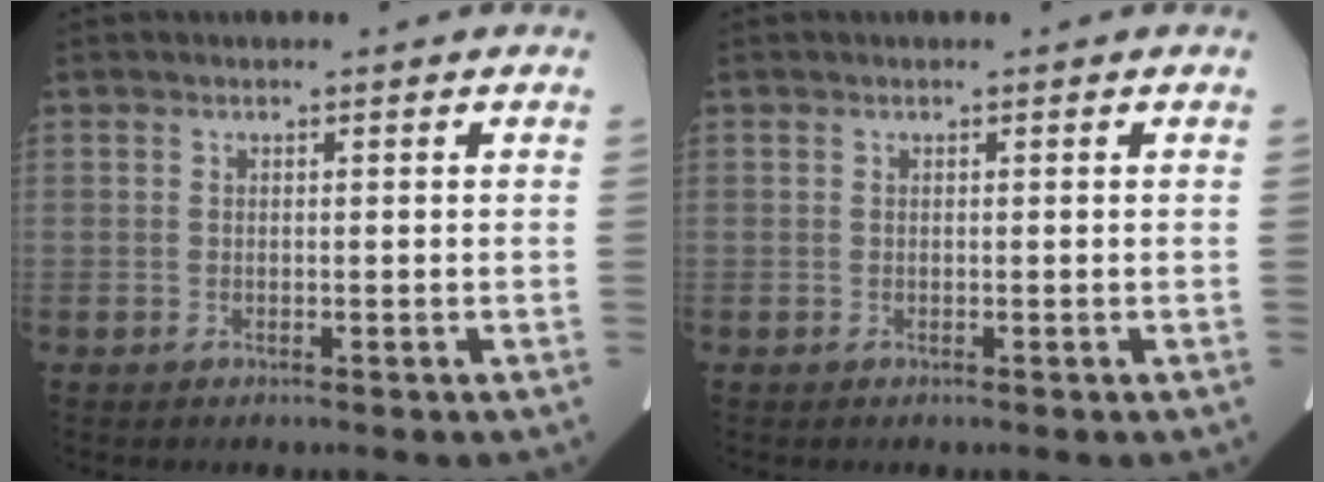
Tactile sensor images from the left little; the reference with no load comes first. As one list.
[{"total": 0.0}]